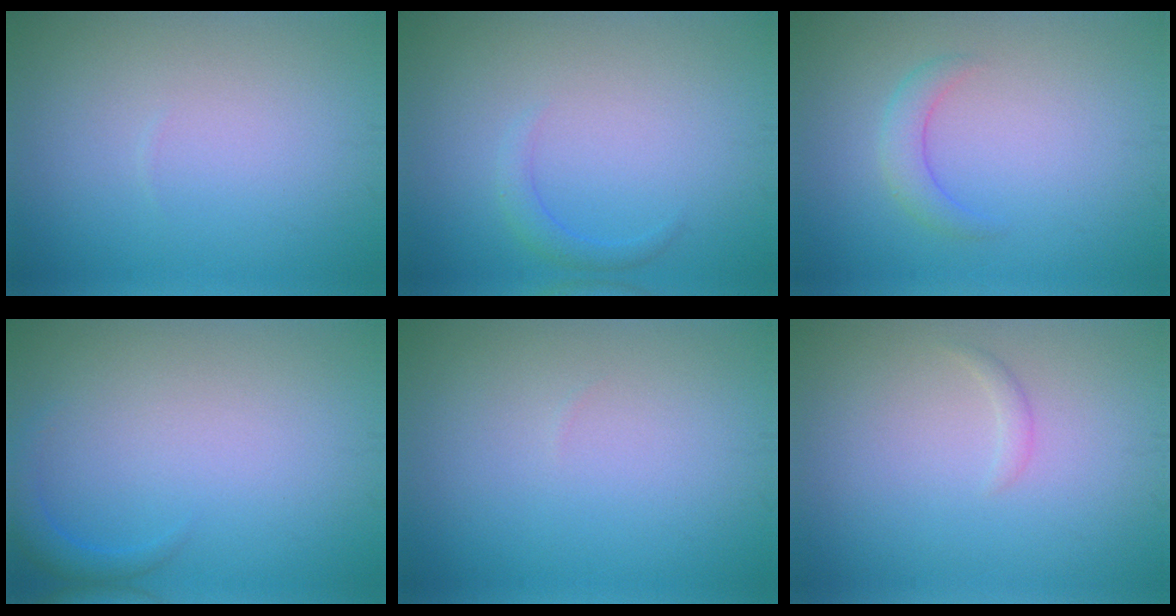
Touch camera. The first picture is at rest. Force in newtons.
{"total": 1.3, "press": 1.3, "slide": 0.1}
{"total": 1.9, "press": 1.9, "slide": 0.2}
{"total": 1.7, "press": 1.6, "slide": 0.2}
{"total": 0.0}
{"total": 0.7, "press": 0.7, "slide": 0.0}